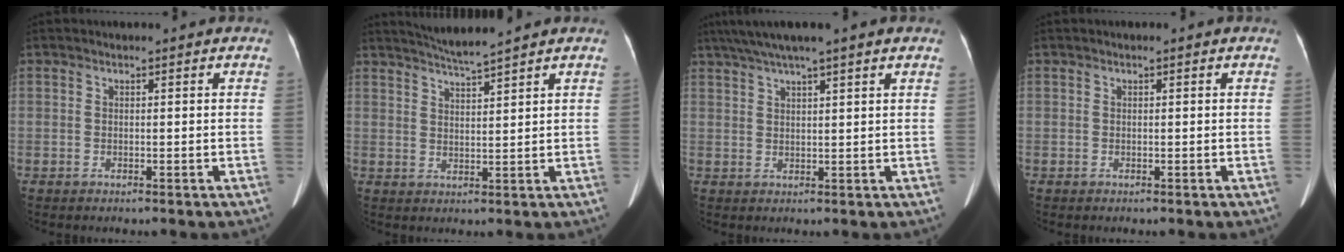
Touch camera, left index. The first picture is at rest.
{"total": 4.8, "force": [4.4, -1.2, 1.6], "torque": [-0.034, 0.003, 0.083]}
{"total": 8.5, "force": [6.4, -0.1, 5.7], "torque": [-0.099, 0.043, 0.099]}
{"total": 0.0}